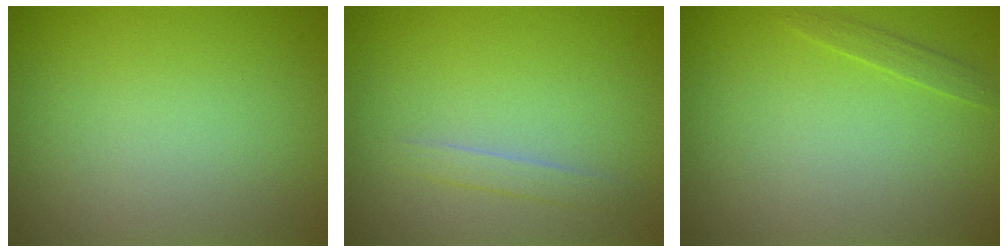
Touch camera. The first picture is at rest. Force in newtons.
{"total": 1.2, "press": 1.2, "slide": 0.1}
{"total": 0.9, "press": 0.9, "slide": 0.1}